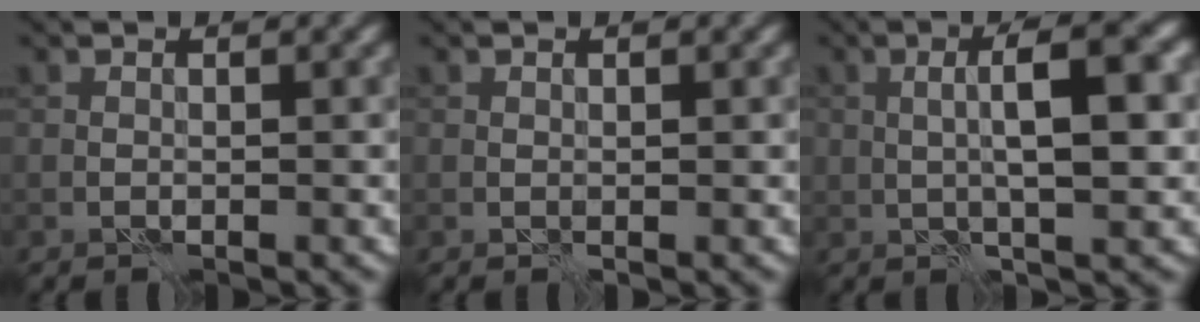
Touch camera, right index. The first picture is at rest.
{"total": 0.0}
{"total": 5.7, "force": [0.6, 1.4, 5.5], "torque": [-0.095, 0.009, 0.008]}